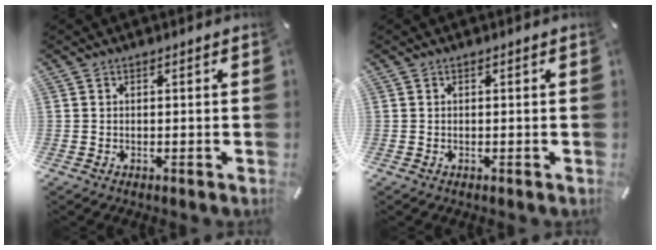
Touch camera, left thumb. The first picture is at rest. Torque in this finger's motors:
{"motor_torque": [-0.11, -0.09, 0.00, 0.05, 0.00]}